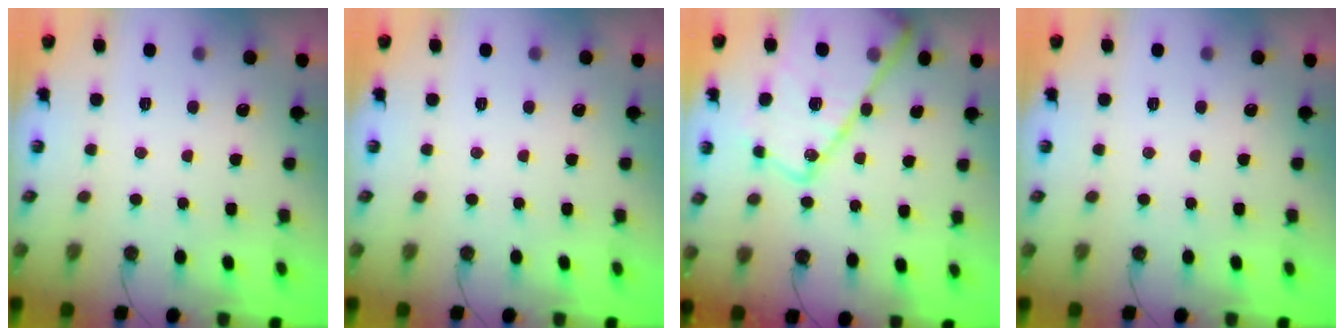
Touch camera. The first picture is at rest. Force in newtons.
{"total": 0.0}
{"total": 24.0, "press": 23.9, "slide": 1.9}
{"total": 0.0}